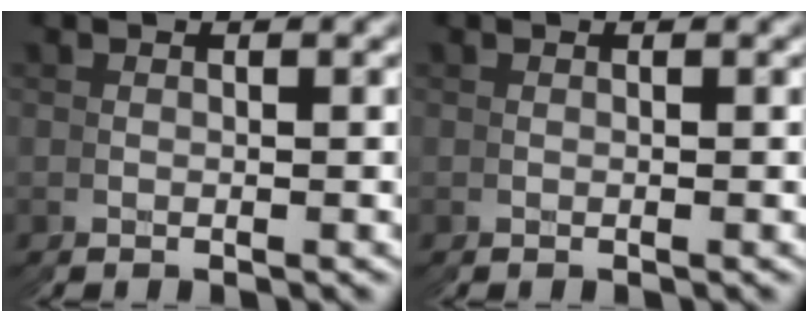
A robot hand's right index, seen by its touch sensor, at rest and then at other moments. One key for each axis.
{"total": 0.0}